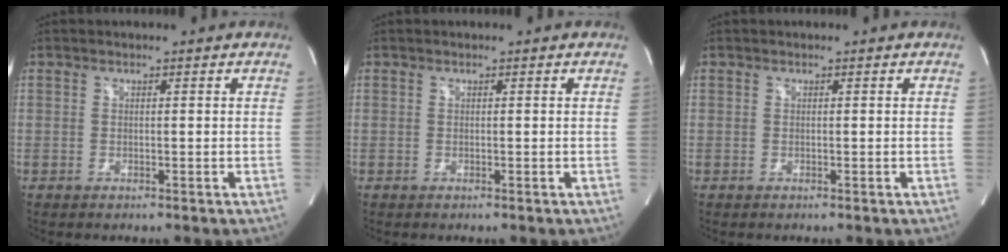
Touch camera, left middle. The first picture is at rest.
{"total": 0.0}
{"total": 0.0}